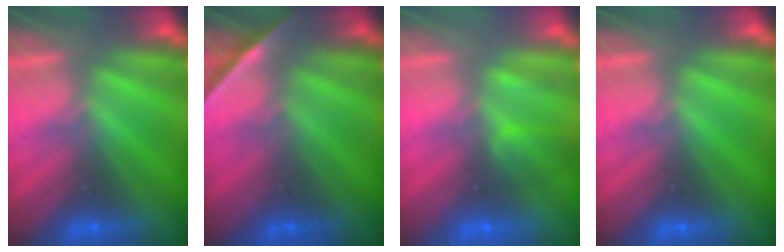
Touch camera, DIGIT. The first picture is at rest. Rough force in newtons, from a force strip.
{"total": 1.7}
{"total": 2.1}
{"total": 0.0}